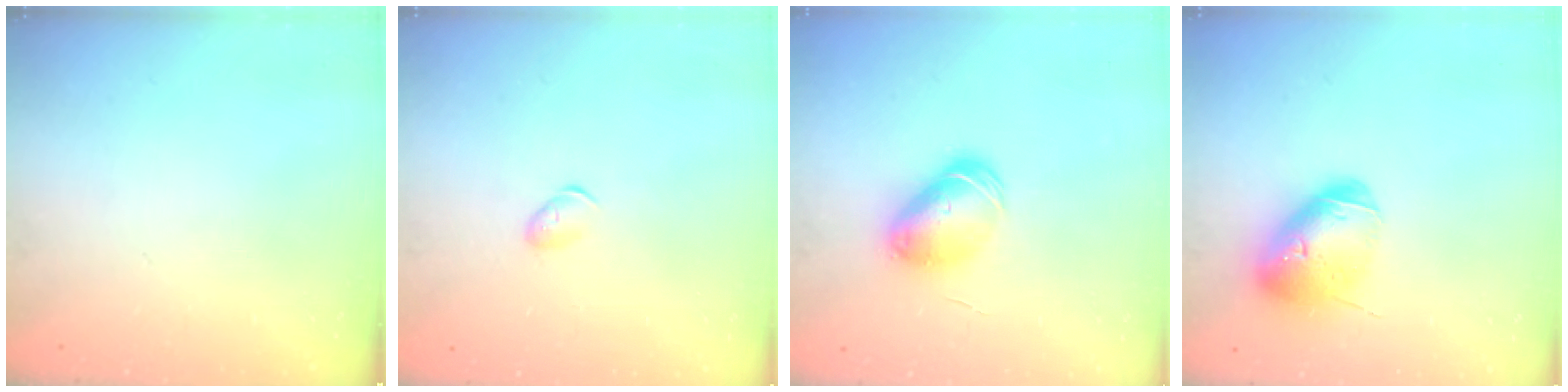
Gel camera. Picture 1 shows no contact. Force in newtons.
{"total": 4.4, "press": 4.3, "slide": 1.0}
{"total": 9.2, "press": 9.0, "slide": 1.7}
{"total": 15.7, "press": 15.5, "slide": 2.5}